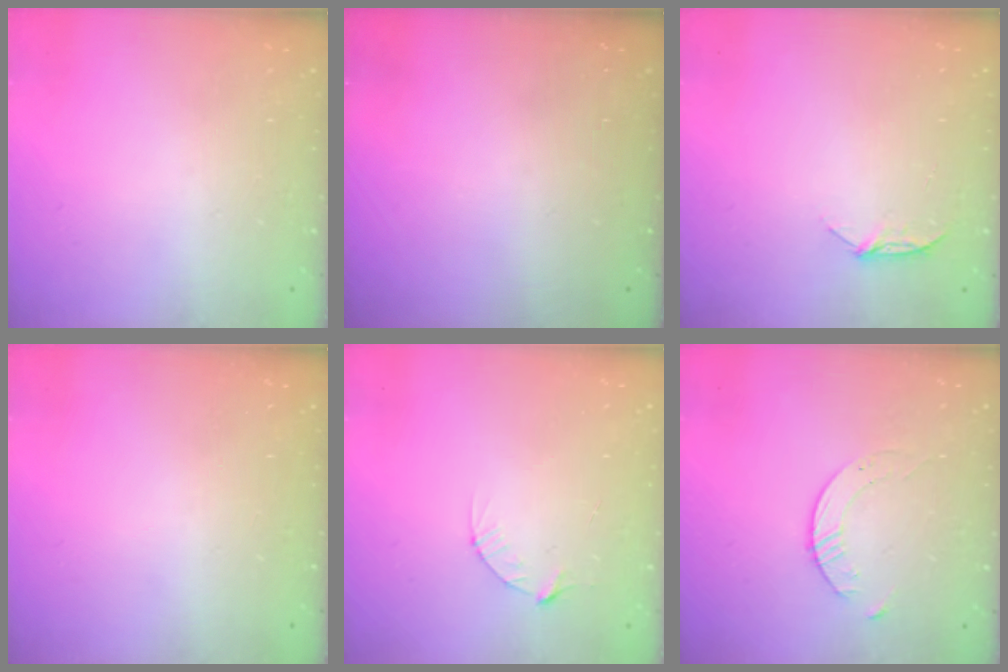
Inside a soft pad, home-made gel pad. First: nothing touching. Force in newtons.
{"total": 0.0}
{"total": 5.9, "press": 5.8, "slide": 0.7}
{"total": 0.0}
{"total": 3.2, "press": 3.2, "slide": 0.3}
{"total": 4.2, "press": 4.2, "slide": 0.5}